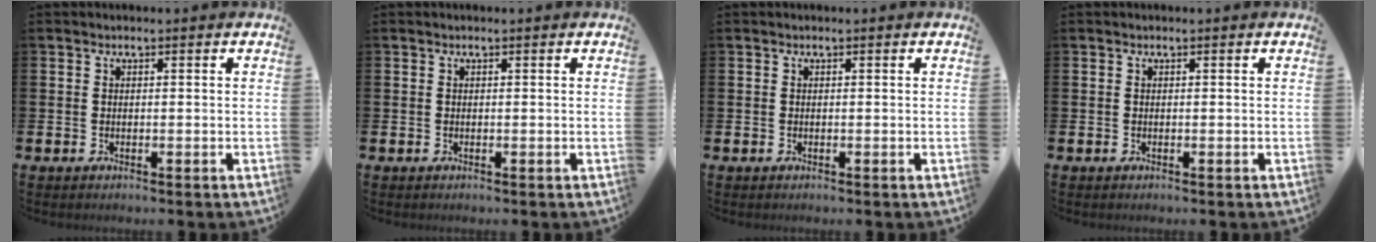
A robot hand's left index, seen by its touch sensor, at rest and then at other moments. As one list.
[{"total": 0.0}, {"total": 0.0}, {"total": 0.0}]